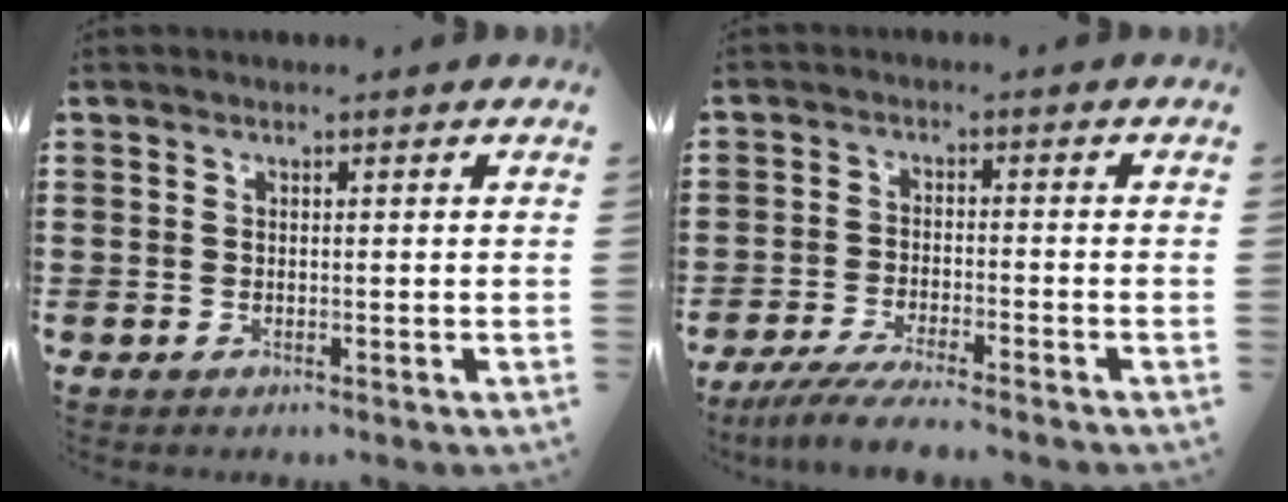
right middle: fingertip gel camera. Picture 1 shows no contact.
{"total": 4.8, "force": [-4.4, 0.0, 1.9], "torque": [-0.045, -0.013, -0.086]}